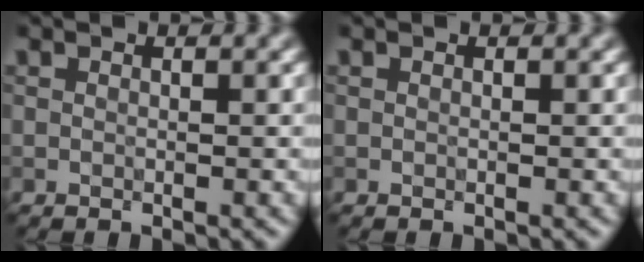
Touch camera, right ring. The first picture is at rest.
{"total": 0.0}